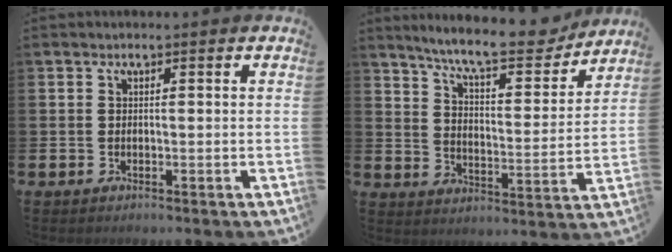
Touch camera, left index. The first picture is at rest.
{"total": 10.1, "force": [9.2, 1.6, 3.8], "torque": [-0.090, -0.062, 0.156]}